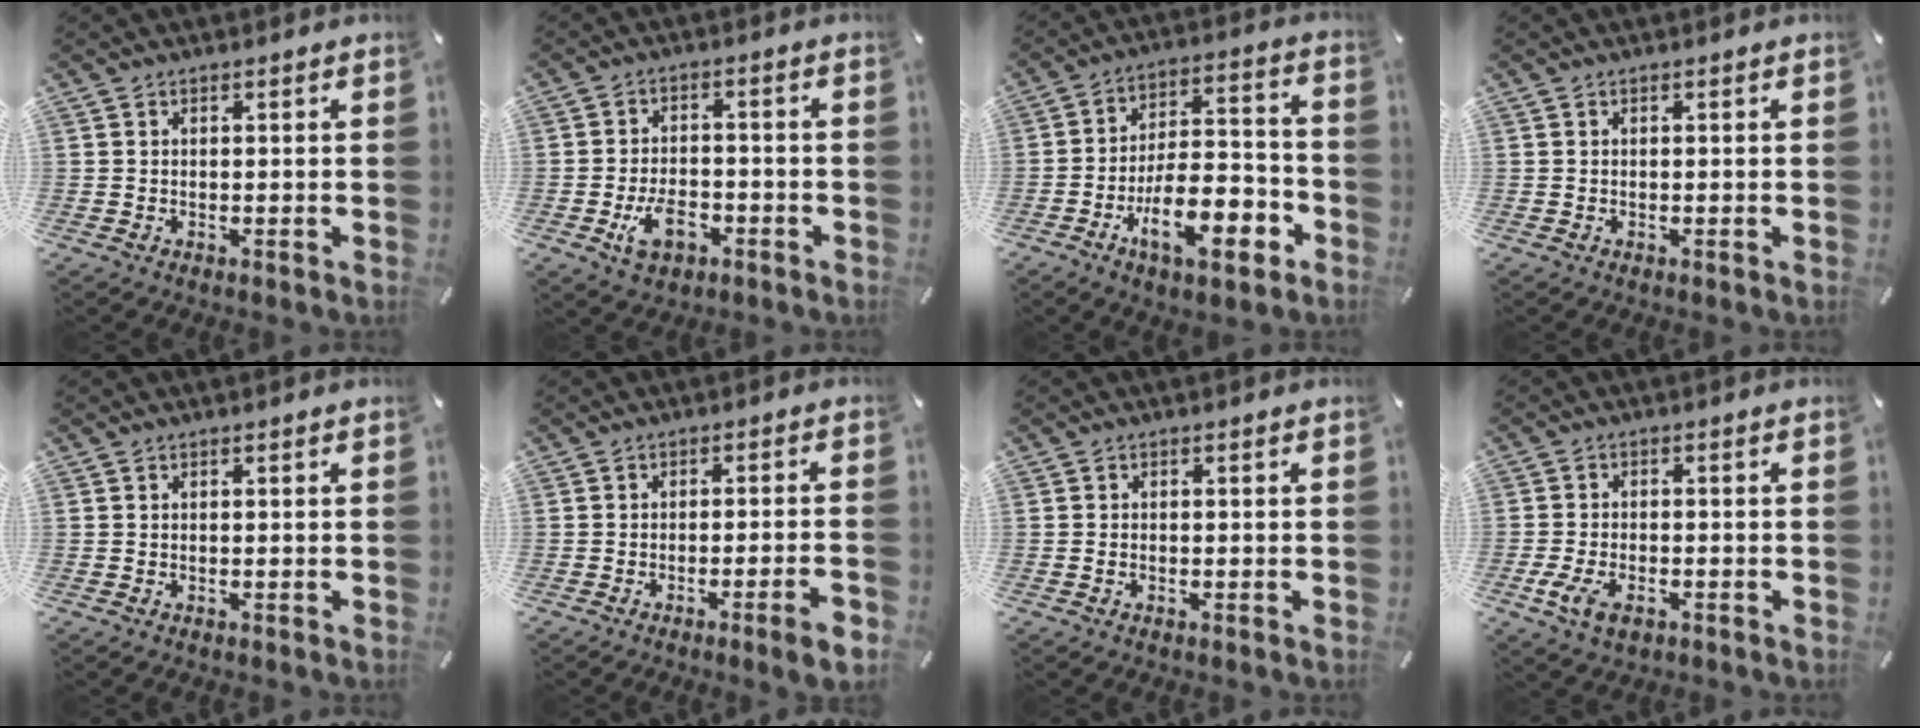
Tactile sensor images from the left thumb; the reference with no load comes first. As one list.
[{"total": 8.6, "force": [-3.4, 5.3, 5.8], "torque": [-0.104, 0.013, -0.060]}, {"total": 16.3, "force": [-7.7, 7.5, 12.3], "torque": [-0.183, 0.034, -0.124]}, {"total": 0.0}, {"total": 0.0}, {"total": 6.0, "force": [-3.0, 0.5, 5.1], "torque": [-0.077, 0.000, -0.049]}, {"total": 1.1, "force": [-0.4, 0.6, 0.8], "torque": [-0.016, 0.000, -0.008]}, {"total": 5.5, "force": [-2.5, 3.2, 3.6], "torque": [-0.090, 0.003, -0.051]}]